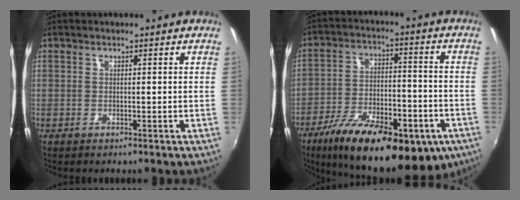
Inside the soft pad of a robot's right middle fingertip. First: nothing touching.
{"total": 26.0, "force": [-15.6, 10.2, 18.1], "torque": [-0.317, -0.037, -0.226]}